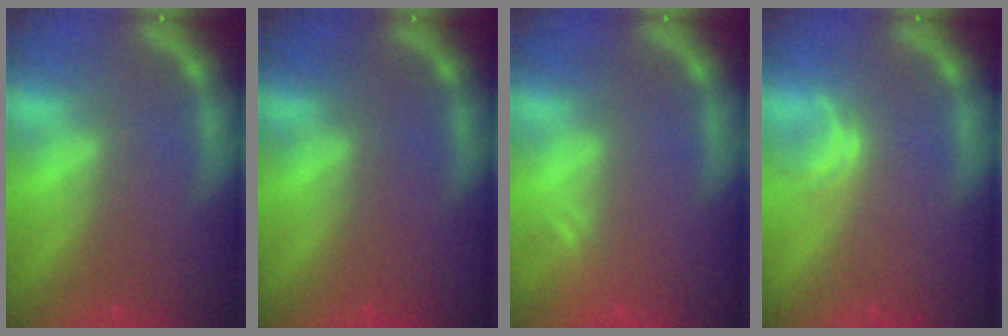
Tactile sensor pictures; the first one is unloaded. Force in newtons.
{"total": 0.0}
{"total": 1.5}
{"total": 1.5}